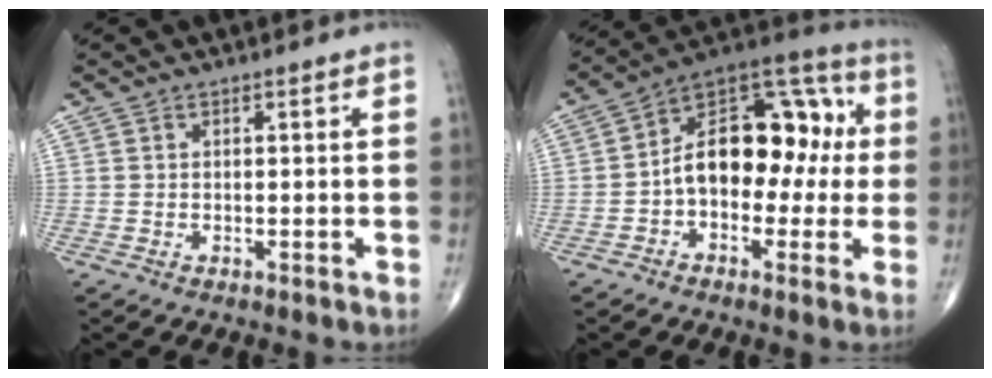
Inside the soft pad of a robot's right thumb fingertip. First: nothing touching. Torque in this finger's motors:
{"motor_torque": [1.98, 2.12, 1.93, -0.21, 0.14]}